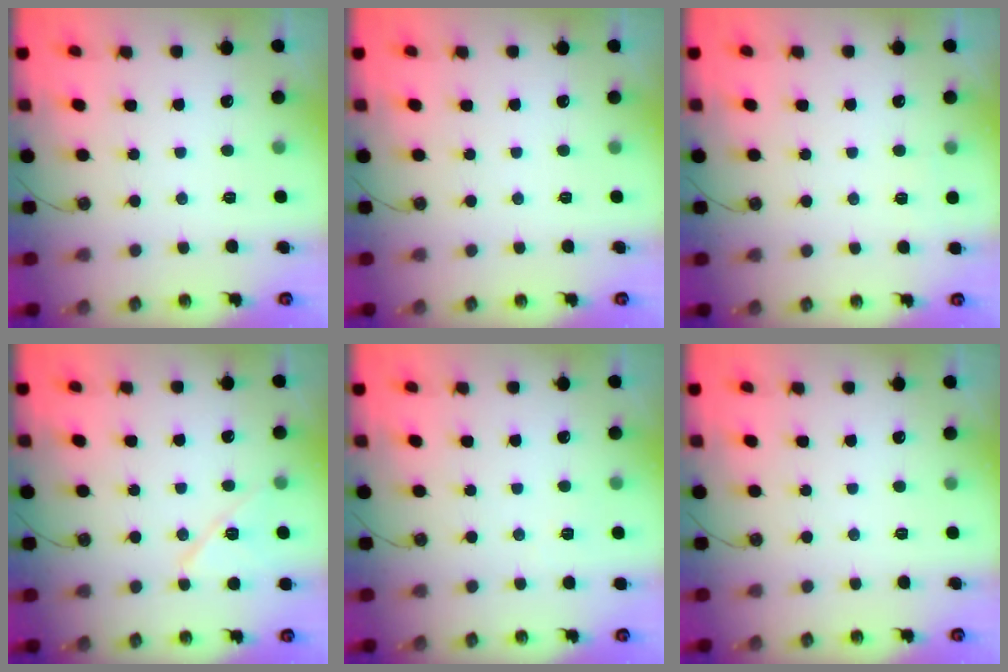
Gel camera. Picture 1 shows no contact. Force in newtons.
{"total": 0.0}
{"total": 2.2, "press": 2.1, "slide": 0.2}
{"total": 9.4, "press": 9.4, "slide": 0.7}
{"total": 2.2, "press": 2.1, "slide": 0.7}
{"total": 0.0}